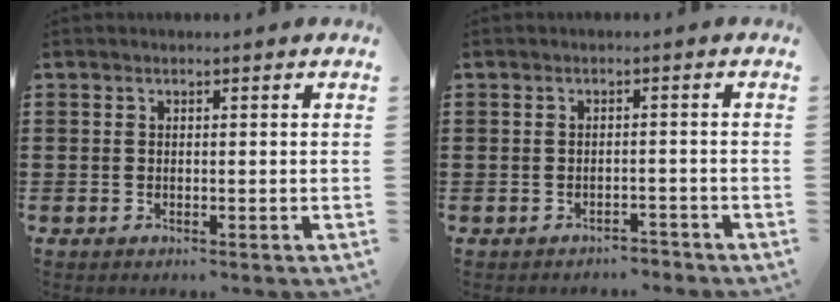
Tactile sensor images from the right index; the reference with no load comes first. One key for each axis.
{"total": 1.8, "fx": -1.8, "fy": 0.4, "fz": -0.1, "tx": -0.006, "ty": 0.003, "tz": -0.040}